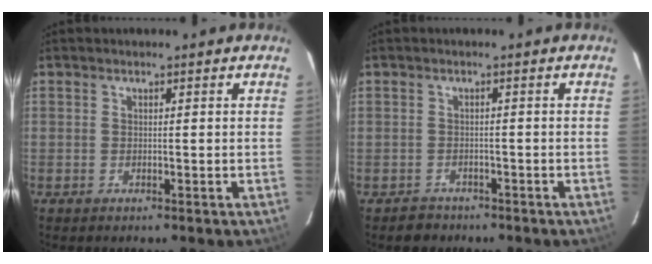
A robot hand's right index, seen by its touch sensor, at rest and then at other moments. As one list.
[{"total": 3.0, "force": [-1.9, 2.2, -0.2], "torque": [0.003, 0.014, -0.027]}]